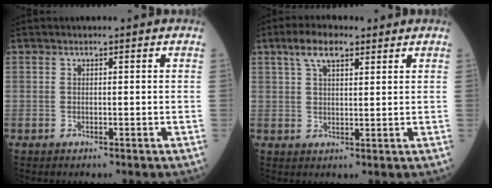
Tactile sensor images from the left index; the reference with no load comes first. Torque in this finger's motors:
{"motor_torque": [0.27, -0.26, -0.04, 0.04]}